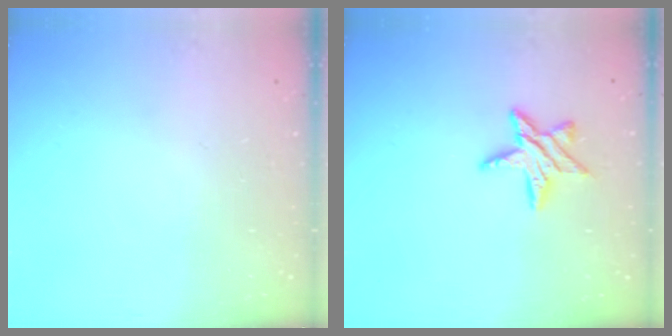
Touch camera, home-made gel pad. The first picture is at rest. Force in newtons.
{"total": 10.0, "press": 10.0, "slide": 0.6}